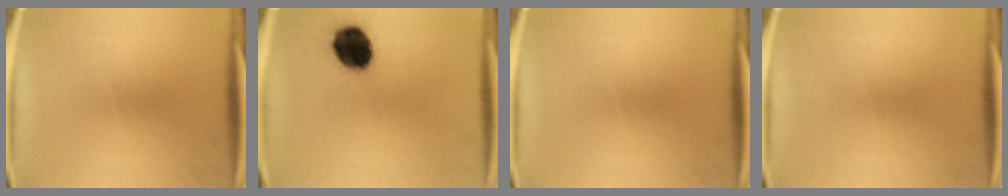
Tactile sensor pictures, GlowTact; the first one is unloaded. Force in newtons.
{"total": 14.8}
{"total": 0.0}
{"total": 0.0}